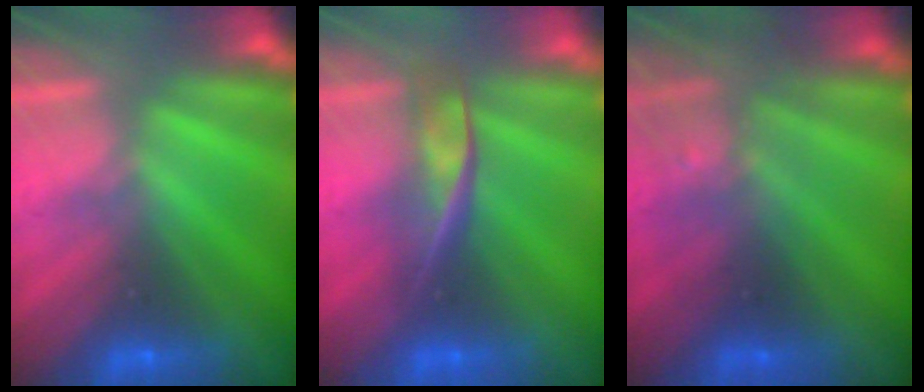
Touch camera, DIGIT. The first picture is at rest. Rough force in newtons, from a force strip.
{"total": 2.4}
{"total": 3.0}